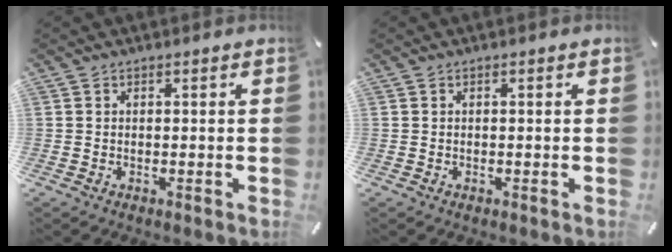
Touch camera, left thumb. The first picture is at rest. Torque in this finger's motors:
{"motor_torque": [0.01, -0.22, 0.13, 0.14, -0.01]}